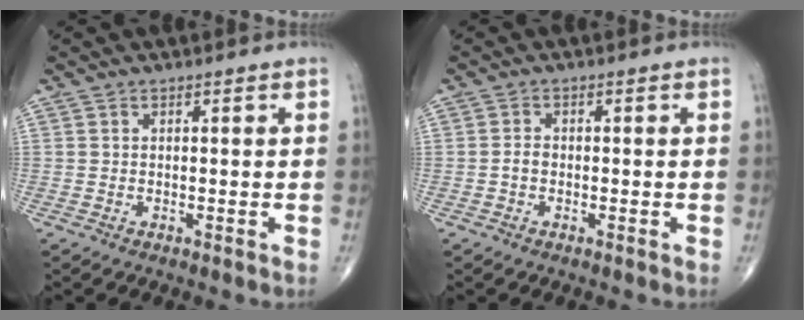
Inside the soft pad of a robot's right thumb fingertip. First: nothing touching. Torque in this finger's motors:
{"motor_torque": [0.40, 0.37, 0.21, -0.10, -0.01]}